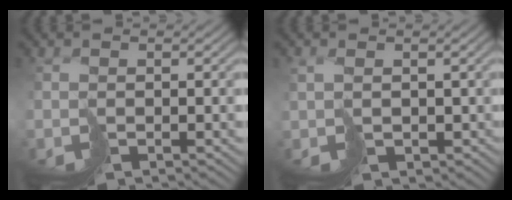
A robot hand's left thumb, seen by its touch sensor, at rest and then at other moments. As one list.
[{"total": 2.1, "force": [0.9, 1.3, 1.4], "torque": [-0.032, -0.002, 0.027]}]